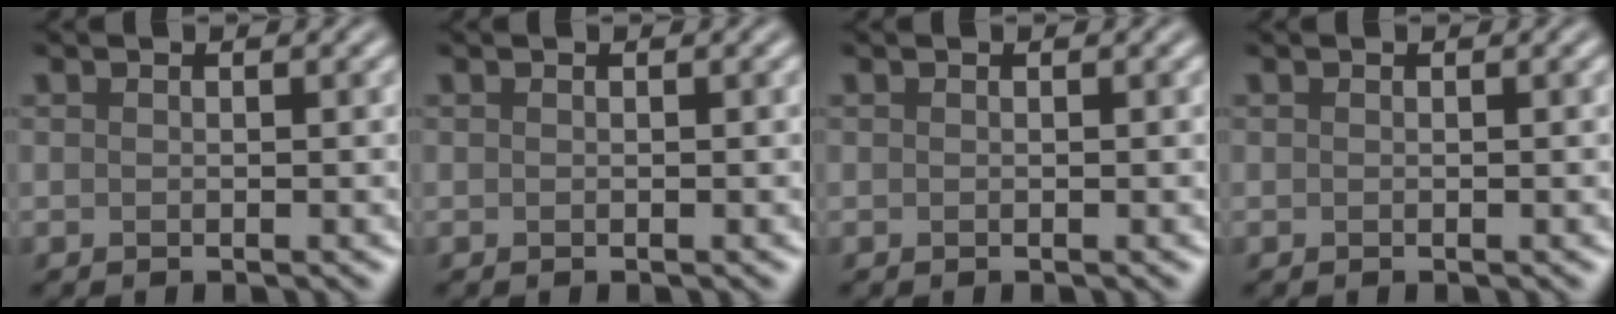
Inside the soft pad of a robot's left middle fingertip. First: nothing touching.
{"total": 0.0}
{"total": 0.0}
{"total": 0.0}